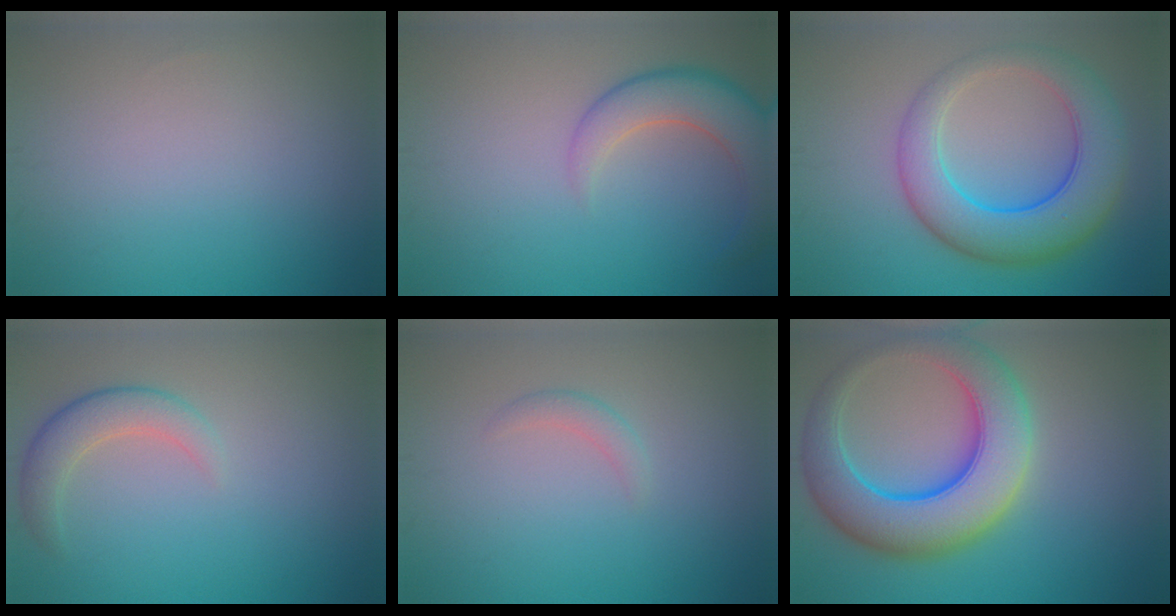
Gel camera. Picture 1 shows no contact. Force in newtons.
{"total": 5.2, "press": 5.2, "slide": 0.3}
{"total": 8.2, "press": 8.2, "slide": 0.1}
{"total": 3.0, "press": 3.0, "slide": 0.4}
{"total": 1.2, "press": 1.2, "slide": 0.0}
{"total": 10.1, "press": 10.1, "slide": 0.4}